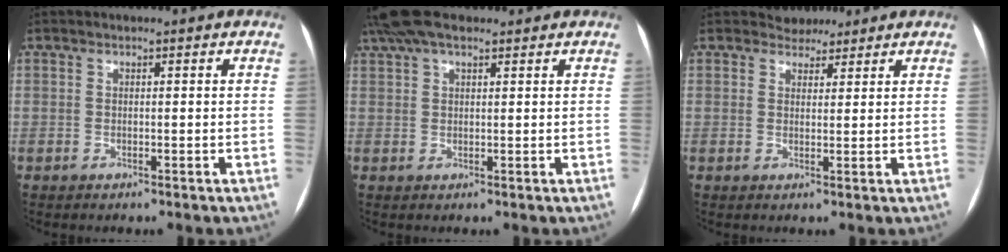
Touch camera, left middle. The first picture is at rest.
{"total": 7.5, "force": [5.8, 2.5, 4.2], "torque": [-0.085, 0.043, 0.108]}
{"total": 2.7, "force": [2.3, 1.4, -0.1], "torque": [0.004, 0.006, 0.034]}